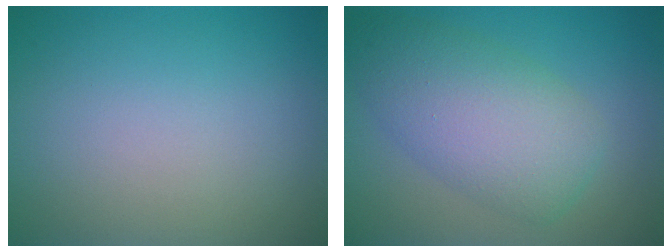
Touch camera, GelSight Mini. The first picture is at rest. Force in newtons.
{"total": 6.9, "press": 6.9, "slide": 0.4}